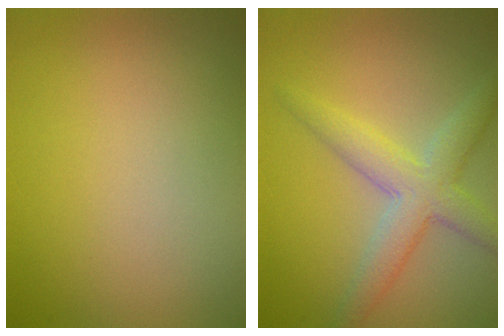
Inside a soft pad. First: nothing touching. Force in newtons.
{"total": 4.3, "press": 4.3, "slide": 0.1}